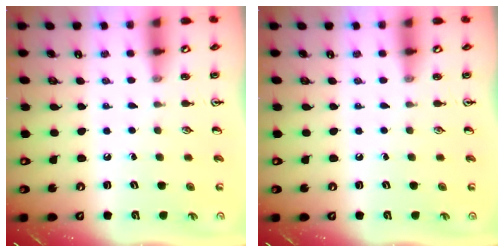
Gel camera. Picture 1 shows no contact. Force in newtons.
{"total": 0.0}